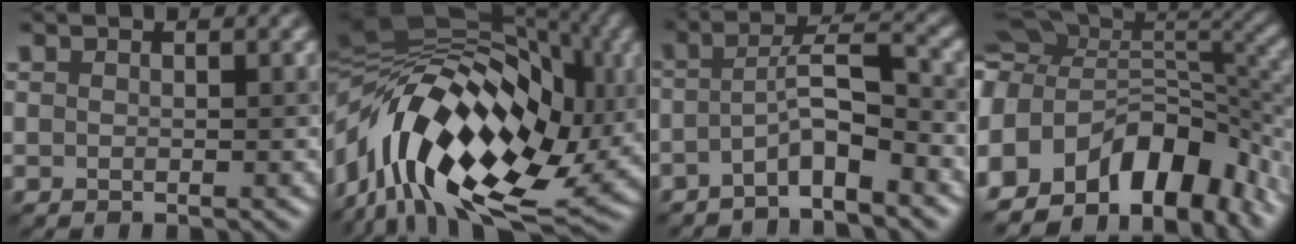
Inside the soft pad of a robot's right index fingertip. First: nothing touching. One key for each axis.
{"total": 18.2, "fx": -1.3, "fy": 11.0, "fz": 14.4, "tx": -0.246, "ty": 0.014, "tz": -0.027}
{"total": 4.7, "fx": -2.8, "fy": 0.7, "fz": 3.8, "tx": -0.060, "ty": 0.023, "tz": -0.056}
{"total": 13.3, "fx": -5.9, "fy": 7.8, "fz": 9.0, "tx": -0.156, "ty": 0.021, "tz": -0.095}